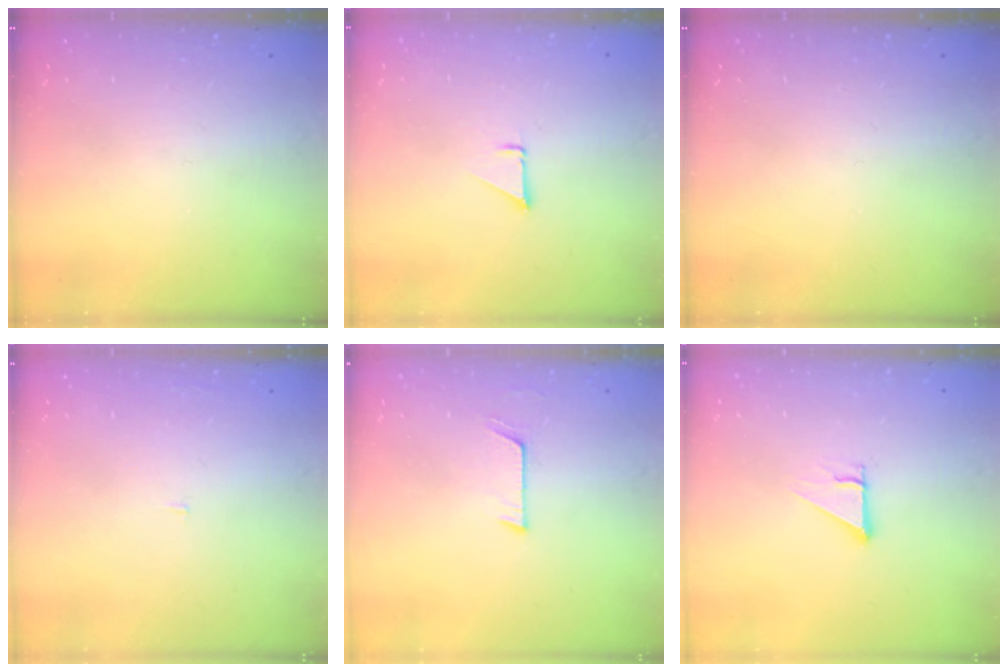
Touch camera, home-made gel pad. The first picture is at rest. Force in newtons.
{"total": 1.3, "press": 1.3, "slide": 0.1}
{"total": 0.0}
{"total": 1.2, "press": 1.2, "slide": 0.1}
{"total": 5.9, "press": 5.9, "slide": 0.5}
{"total": 2.5, "press": 2.5, "slide": 0.2}